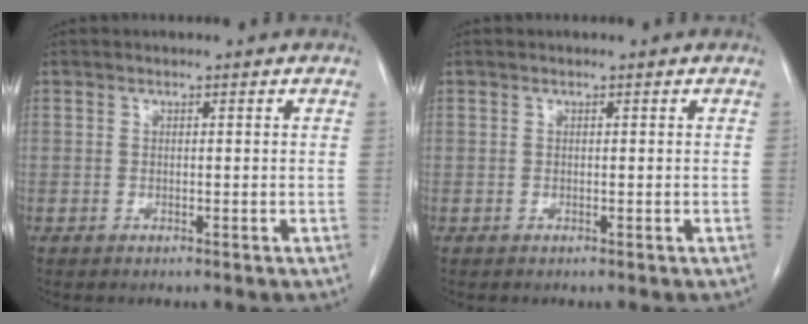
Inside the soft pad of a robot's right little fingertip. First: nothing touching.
{"total": 0.0}